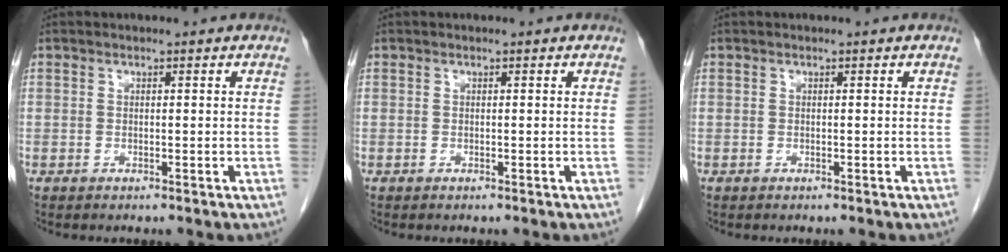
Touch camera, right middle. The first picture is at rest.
{"total": 0.0}
{"total": 0.0}